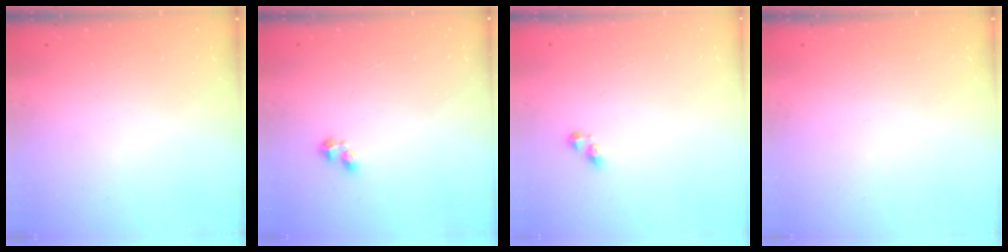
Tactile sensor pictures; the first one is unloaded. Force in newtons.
{"total": 2.2, "press": 2.1, "slide": 0.7}
{"total": 3.4, "press": 3.4, "slide": 0.4}
{"total": 0.0}